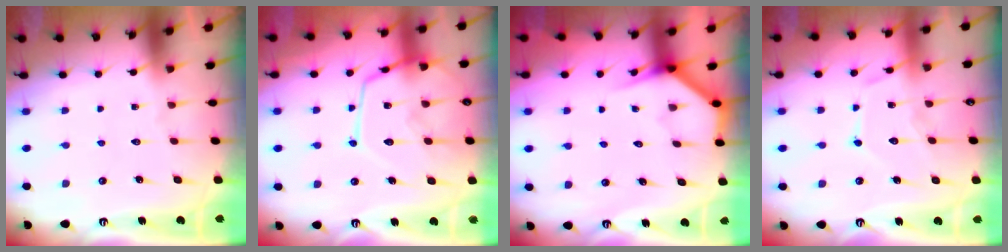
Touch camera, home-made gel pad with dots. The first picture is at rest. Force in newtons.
{"total": 15.7, "press": 15.6, "slide": 1.3}
{"total": 4.0, "press": 4.0, "slide": 0.4}
{"total": 11.1, "press": 11.1, "slide": 0.9}